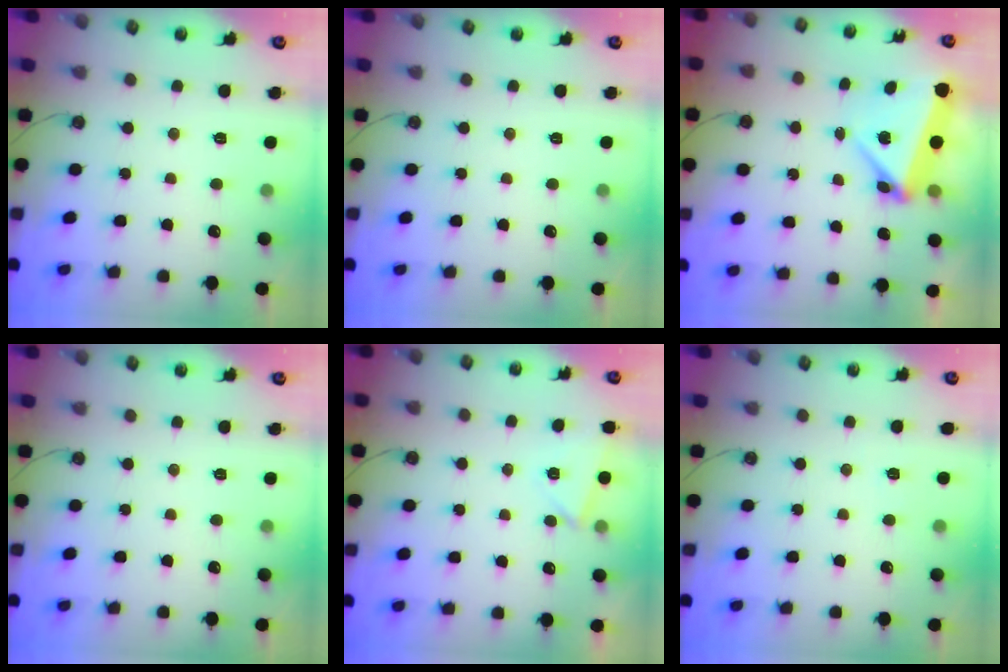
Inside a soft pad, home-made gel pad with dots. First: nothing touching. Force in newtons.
{"total": 0.0}
{"total": 7.0, "press": 4.8, "slide": 5.2}
{"total": 0.0}
{"total": 3.9, "press": 2.7, "slide": 2.8}
{"total": 2.5, "press": 1.8, "slide": 1.7}